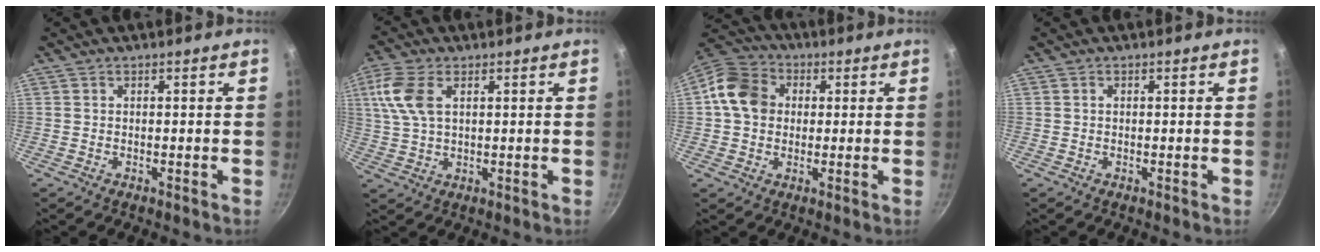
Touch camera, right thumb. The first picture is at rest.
{"total": 8.7, "force": [2.7, 4.9, 6.7], "torque": [-0.142, 0.008, 0.052]}
{"total": 10.1, "force": [1.2, 8.4, 5.4], "torque": [-0.072, 0.015, 0.002]}
{"total": 0.0}